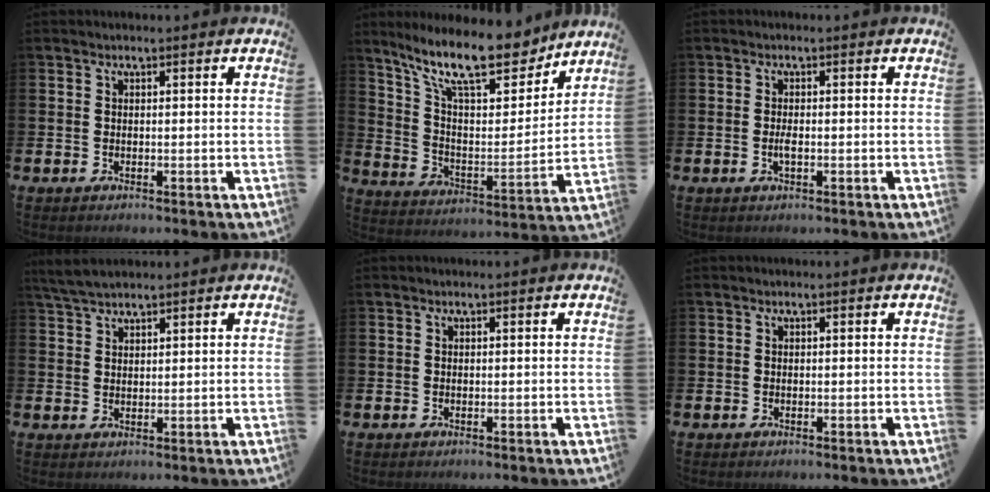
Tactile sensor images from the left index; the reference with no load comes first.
{"total": 14.9, "force": [11.9, 4.1, 7.9], "torque": [-0.171, -0.065, 0.207]}
{"total": 1.3, "force": [-0.3, 0.3, 1.2], "torque": [-0.029, 0.002, -0.004]}
{"total": 3.6, "force": [3.3, 0.7, 1.2], "torque": [-0.026, -0.009, 0.062]}
{"total": 0.0}
{"total": 0.0}